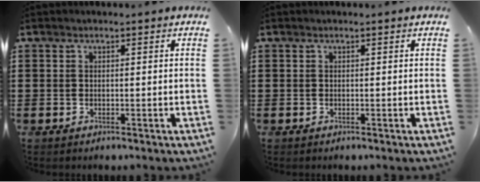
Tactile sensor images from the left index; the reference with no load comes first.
{"total": 0.0}